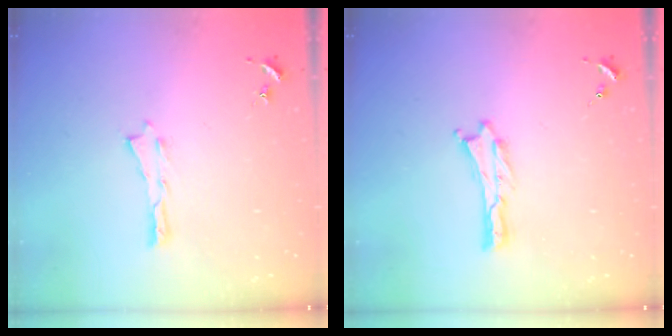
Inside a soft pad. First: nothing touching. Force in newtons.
{"total": 0.0}